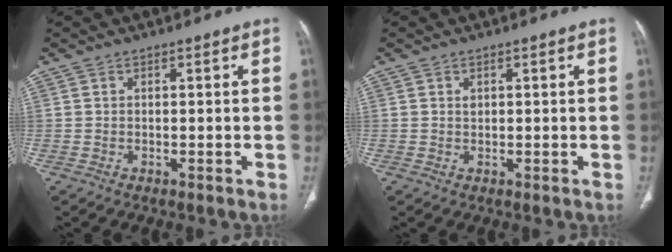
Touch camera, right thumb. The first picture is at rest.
{"total": 0.9, "force": [0.4, 0.6, 0.5], "torque": [-0.005, -0.001, 0.009]}